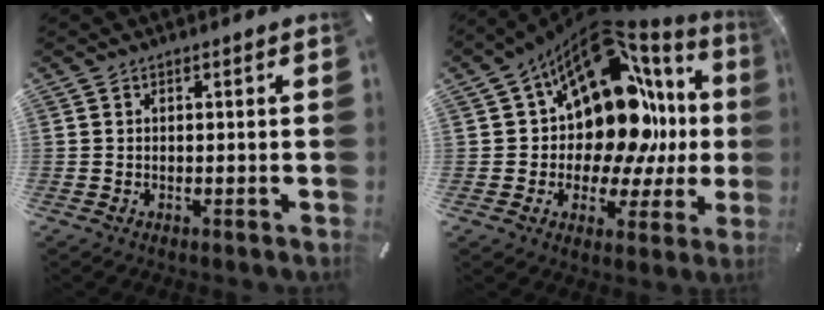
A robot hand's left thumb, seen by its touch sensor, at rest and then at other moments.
{"total": 18.4, "force": [6.8, 11.6, 12.5], "torque": [-0.186, -0.087, 0.116]}